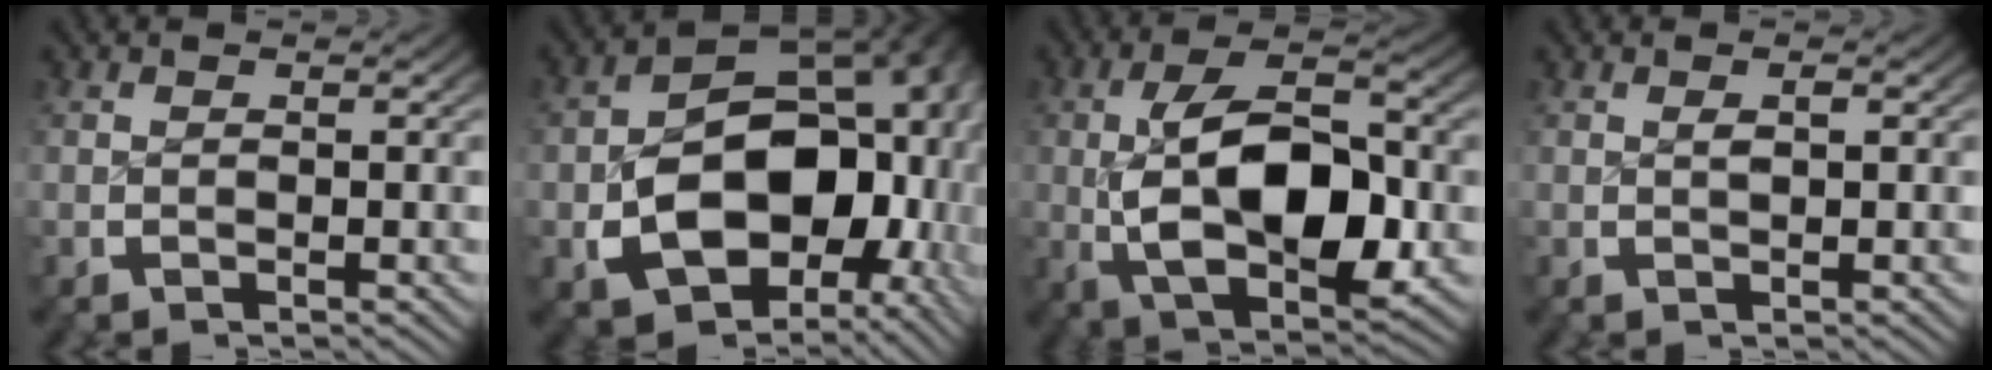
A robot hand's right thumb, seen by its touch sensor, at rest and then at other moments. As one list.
[{"total": 20.1, "force": [-2.9, 14.1, 14.1], "torque": [-0.249, -0.060, -0.022]}, {"total": 12.8, "force": [-0.7, 7.2, 10.5], "torque": [-0.201, -0.034, 0.005]}, {"total": 0.7, "force": [0.2, 0.3, 0.7], "torque": [-0.013, -0.003, 0.008]}]